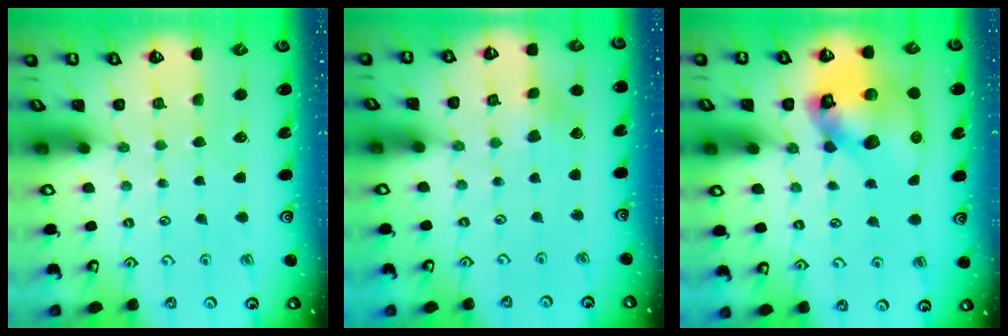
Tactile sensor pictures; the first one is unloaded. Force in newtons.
{"total": 2.8, "press": 2.8, "slide": 0.2}
{"total": 17.4, "press": 17.1, "slide": 2.9}